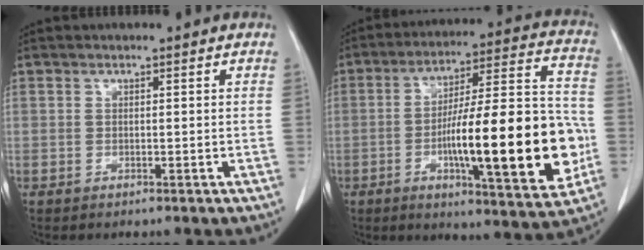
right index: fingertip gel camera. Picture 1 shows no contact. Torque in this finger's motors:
{"motor_torque": [2.13, 0.00, 1.05, 0.21]}